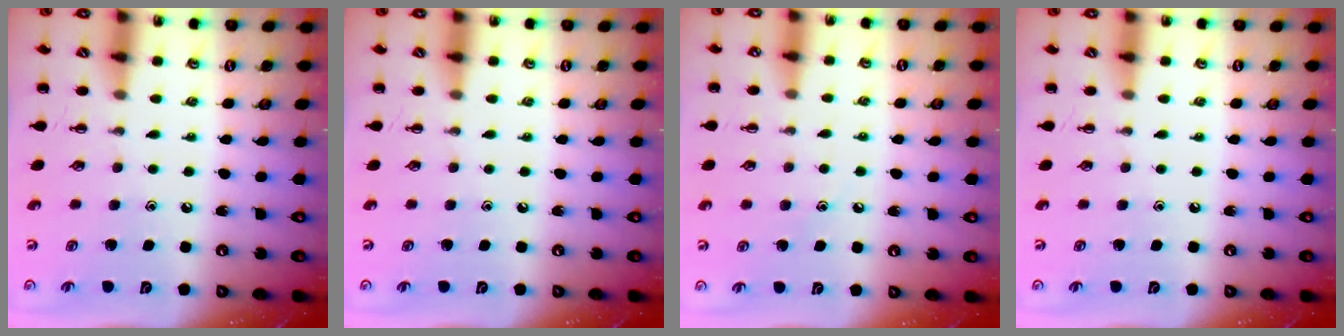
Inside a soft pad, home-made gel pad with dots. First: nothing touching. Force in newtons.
{"total": 0.0}
{"total": 6.3, "press": 6.1, "slide": 1.8}
{"total": 0.0}